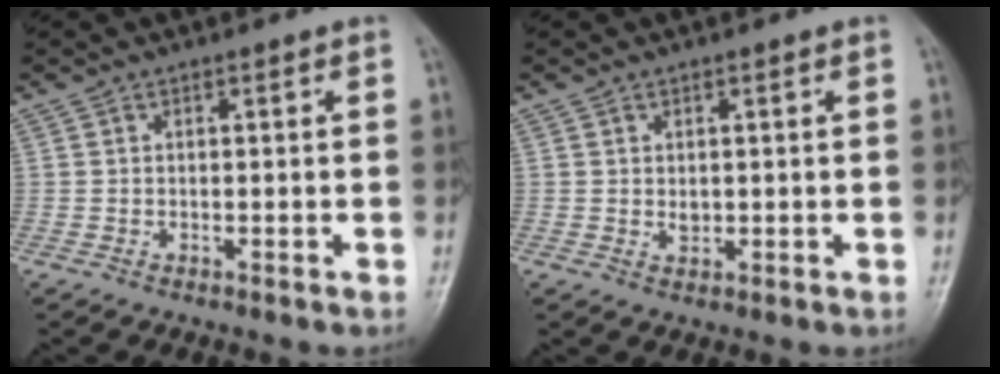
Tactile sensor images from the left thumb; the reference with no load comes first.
{"total": 1.7, "force": [0.3, 1.2, 1.2], "torque": [-0.014, -0.004, 0.008]}